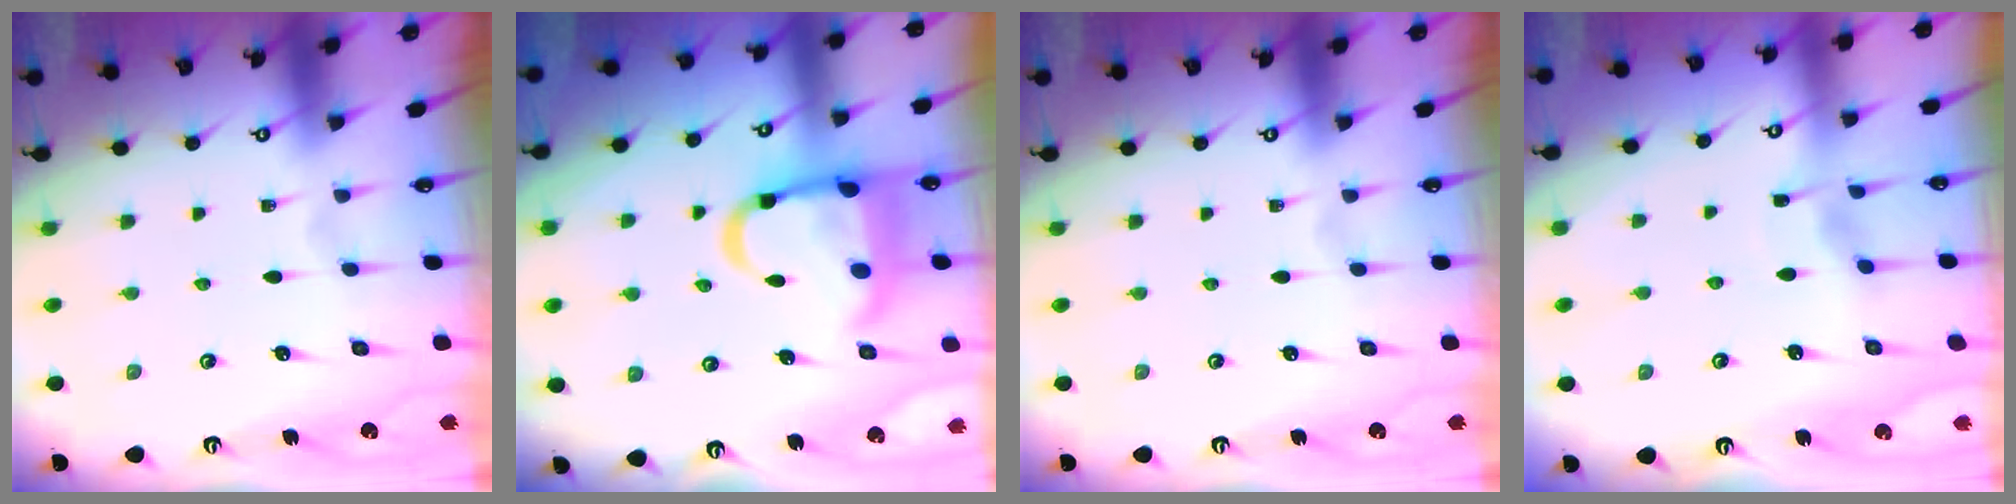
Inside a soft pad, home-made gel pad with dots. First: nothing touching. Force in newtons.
{"total": 15.8, "press": 15.7, "slide": 1.9}
{"total": 0.0}
{"total": 3.3, "press": 3.3, "slide": 0.4}